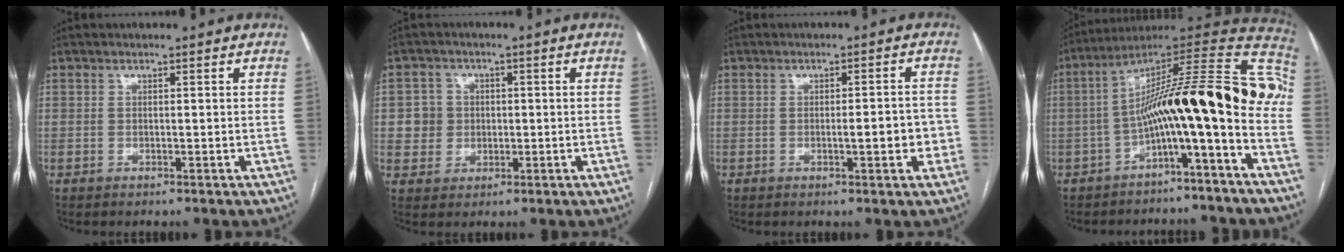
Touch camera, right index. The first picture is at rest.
{"total": 4.5, "force": [0.1, 4.5, 0.6], "torque": [-0.003, 0.018, 0.006]}
{"total": 4.5, "force": [-1.1, 1.0, 4.2], "torque": [-0.059, 0.008, -0.011]}
{"total": 19.2, "force": [-4.0, 1.7, 18.7], "torque": [-0.273, 0.058, -0.065]}